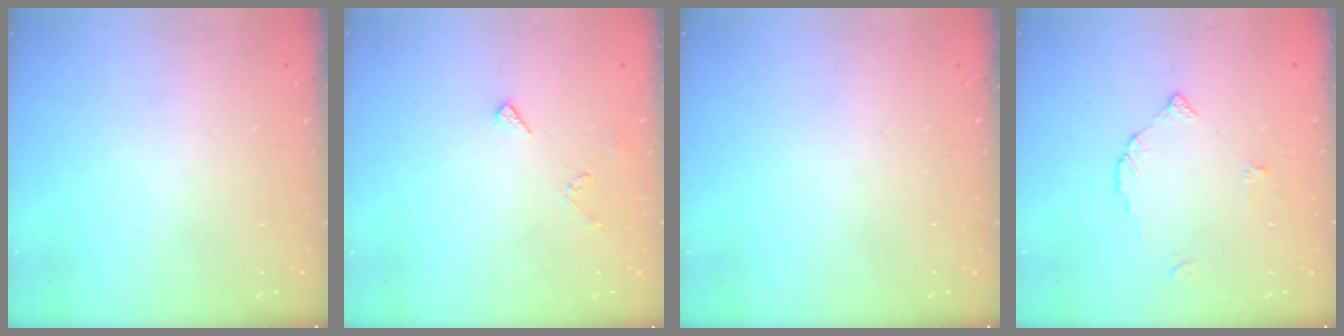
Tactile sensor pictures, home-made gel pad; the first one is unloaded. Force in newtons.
{"total": 5.5, "press": 5.5, "slide": 0.5}
{"total": 0.0}
{"total": 3.0, "press": 3.0, "slide": 0.3}